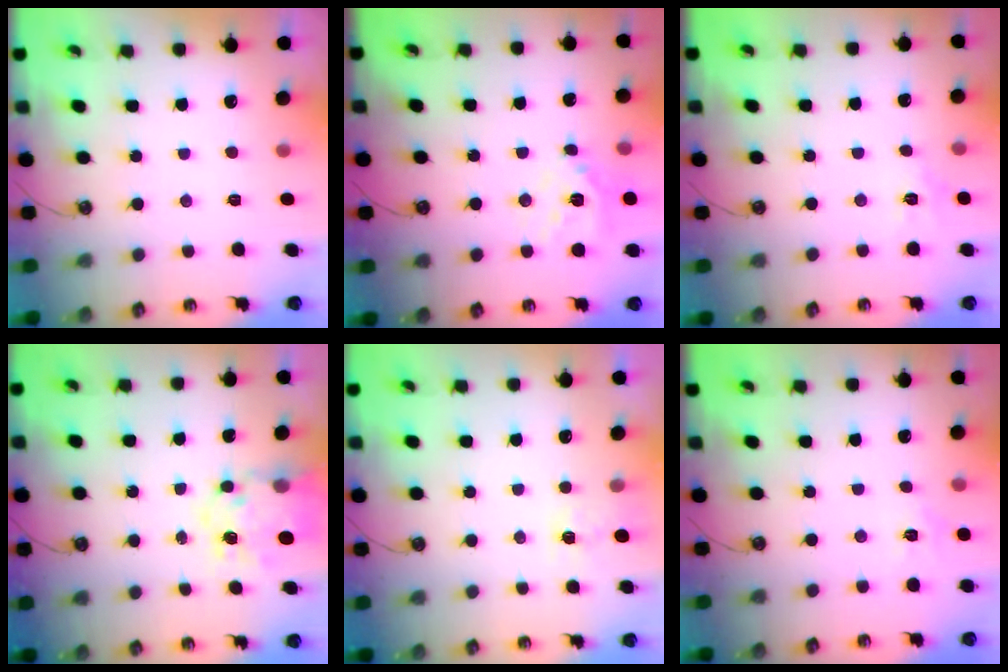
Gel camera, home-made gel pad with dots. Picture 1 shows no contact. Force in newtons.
{"total": 14.5, "press": 14.3, "slide": 2.3}
{"total": 6.3, "press": 6.3, "slide": 0.8}
{"total": 11.7, "press": 11.7, "slide": 1.1}
{"total": 2.9, "press": 2.9, "slide": 0.5}
{"total": 4.3, "press": 4.3, "slide": 0.6}